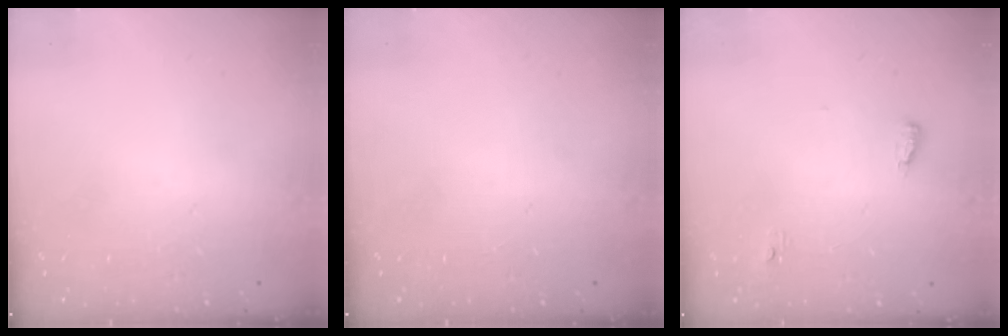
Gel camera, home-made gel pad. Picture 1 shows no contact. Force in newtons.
{"total": 0.0}
{"total": 3.7, "press": 3.5, "slide": 1.2}